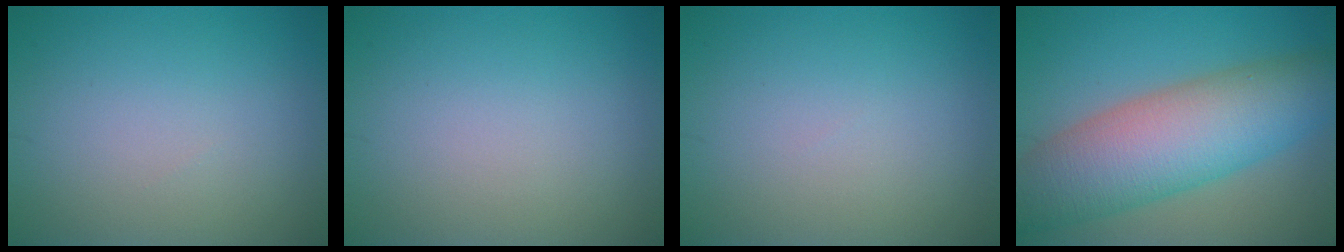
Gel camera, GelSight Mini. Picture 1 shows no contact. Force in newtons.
{"total": 0.0}
{"total": 0.0}
{"total": 10.5, "press": 10.4, "slide": 0.5}